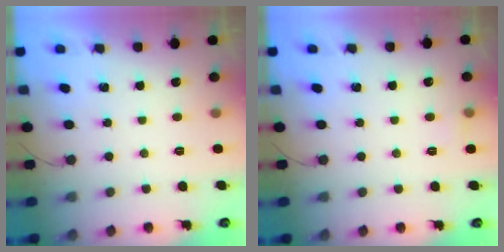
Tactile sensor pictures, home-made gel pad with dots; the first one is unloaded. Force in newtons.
{"total": 7.1, "press": 3.1, "slide": 6.4}